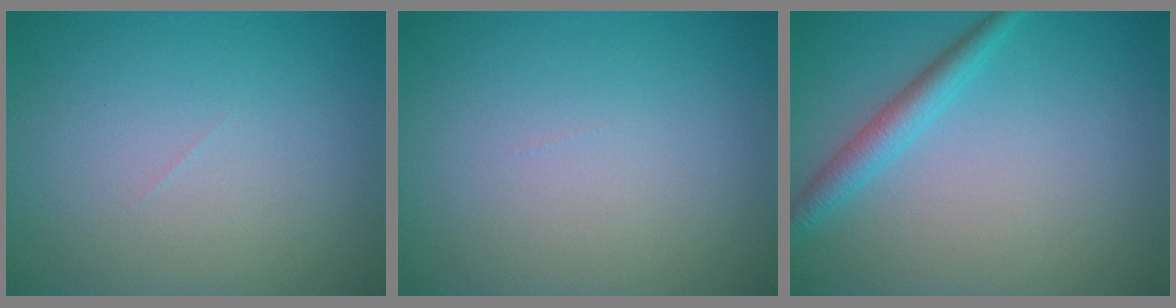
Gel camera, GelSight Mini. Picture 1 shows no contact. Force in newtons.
{"total": 0.0}
{"total": 2.6, "press": 2.5, "slide": 0.1}